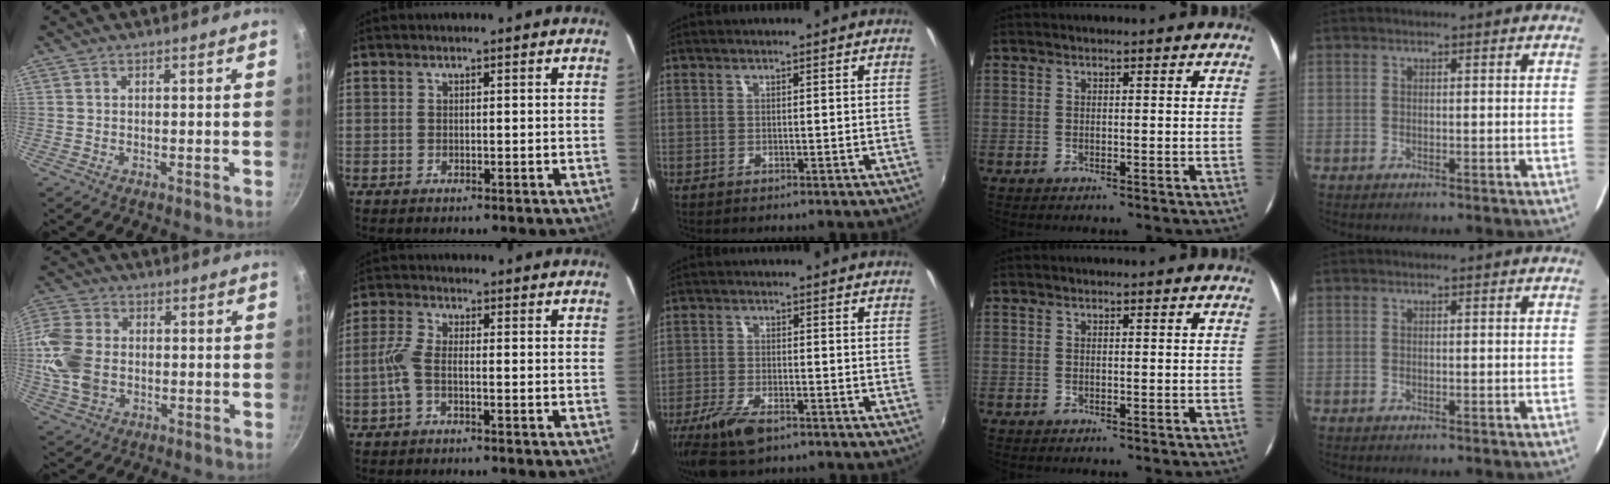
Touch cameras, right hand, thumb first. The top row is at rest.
{"thumb": {"total": 13.0, "force": [-0.8, 9.7, 8.6], "torque": [-0.173, 0.009, -0.024]}, "index": {"total": 3.6, "force": [-1.4, 1.0, 3.1], "torque": [-0.079, 0.005, -0.031]}, "middle": {"total": 9.3, "force": [-6.1, 3.5, 6.0], "torque": [-0.148, -0.025, -0.116]}}